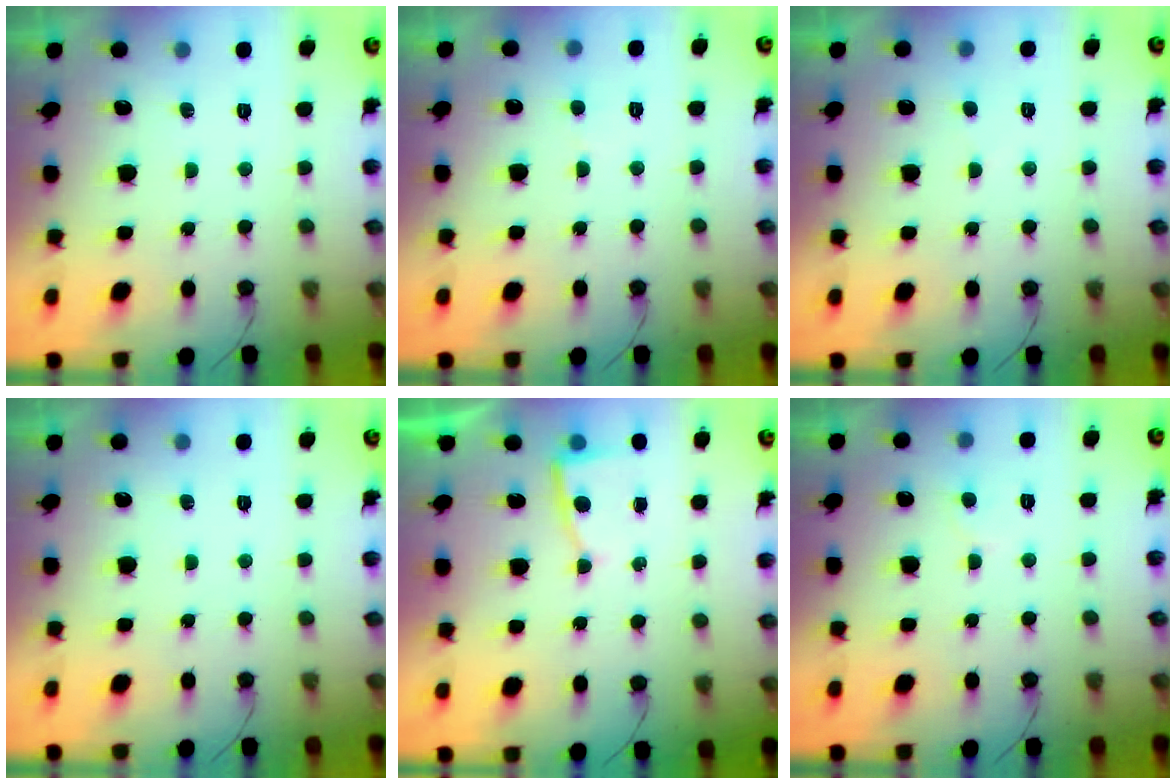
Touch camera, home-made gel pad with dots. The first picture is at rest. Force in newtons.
{"total": 2.6, "press": 2.6, "slide": 0.2}
{"total": 2.3, "press": 2.3, "slide": 0.3}
{"total": 0.0}
{"total": 2.8, "press": 2.8, "slide": 0.3}
{"total": 2.8, "press": 2.8, "slide": 0.1}